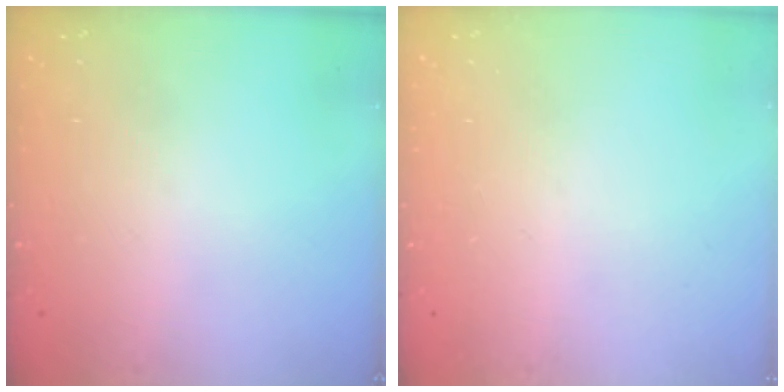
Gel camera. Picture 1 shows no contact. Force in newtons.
{"total": 0.0}